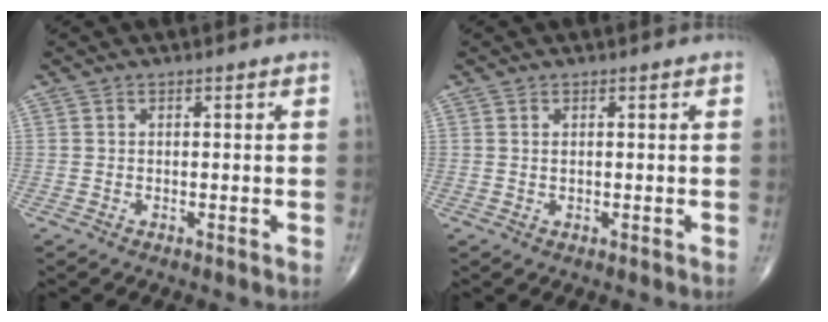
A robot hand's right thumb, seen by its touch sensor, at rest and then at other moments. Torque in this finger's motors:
{"motor_torque": [-0.09, 0.09, -0.21, -0.10, -0.04]}